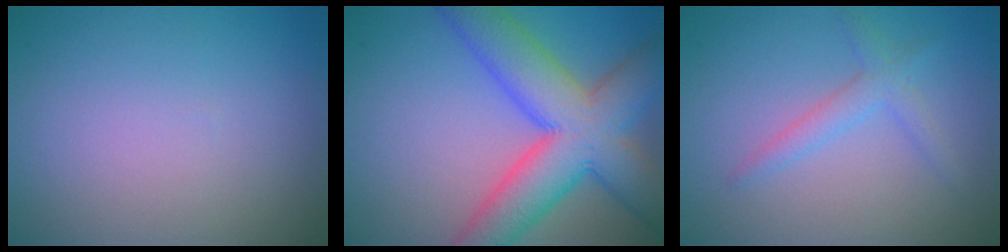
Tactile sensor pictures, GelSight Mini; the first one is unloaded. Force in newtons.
{"total": 10.2, "press": 10.2, "slide": 0.3}
{"total": 2.0, "press": 2.0, "slide": 0.2}